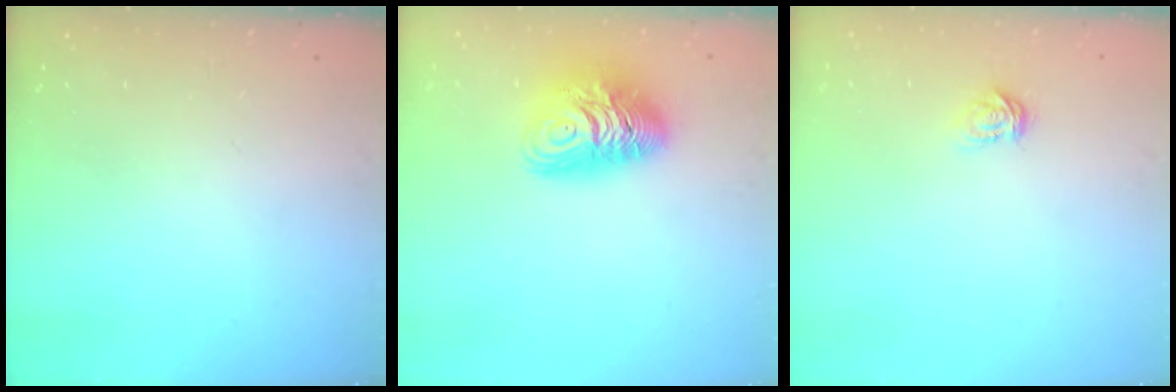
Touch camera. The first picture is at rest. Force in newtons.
{"total": 11.5, "press": 11.4, "slide": 1.1}
{"total": 3.4, "press": 3.4, "slide": 0.4}